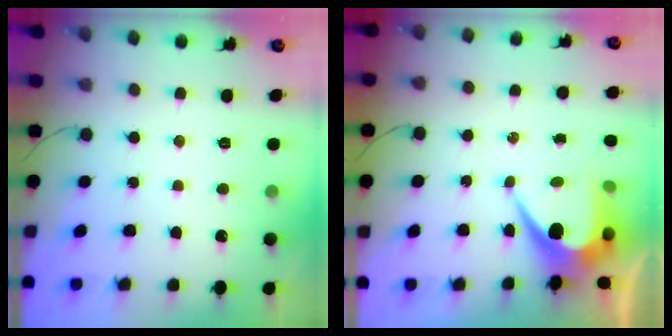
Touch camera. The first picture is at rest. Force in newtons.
{"total": 8.0, "press": 7.9, "slide": 0.8}